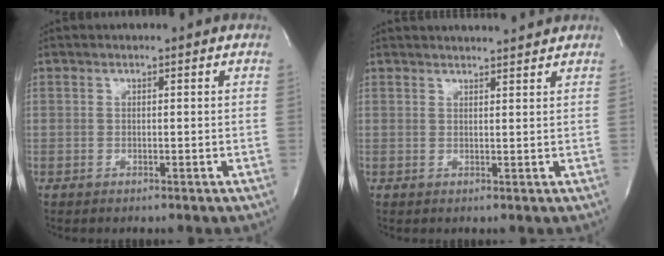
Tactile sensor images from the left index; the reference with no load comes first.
{"total": 6.6, "force": [6.5, 0.0, 1.3], "torque": [-0.019, 0.013, 0.076]}